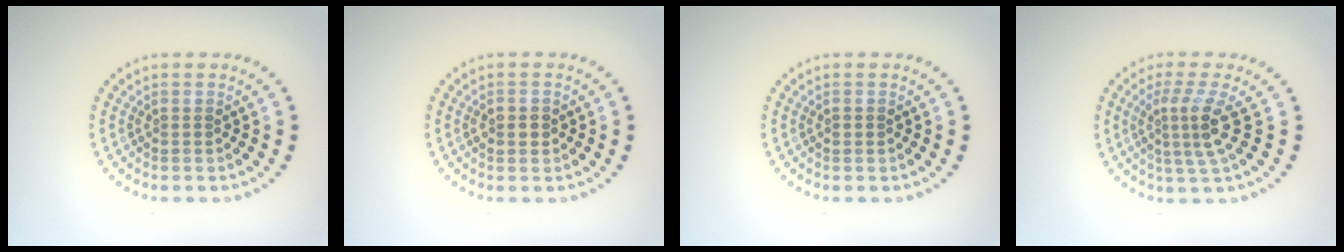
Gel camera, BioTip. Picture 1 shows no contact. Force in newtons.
{"total": 1.8, "press": 1.8, "slide": 0.1}
{"total": 0.8, "press": 0.8, "slide": 0.1}
{"total": 3.3, "press": 2.3, "slide": 2.4}